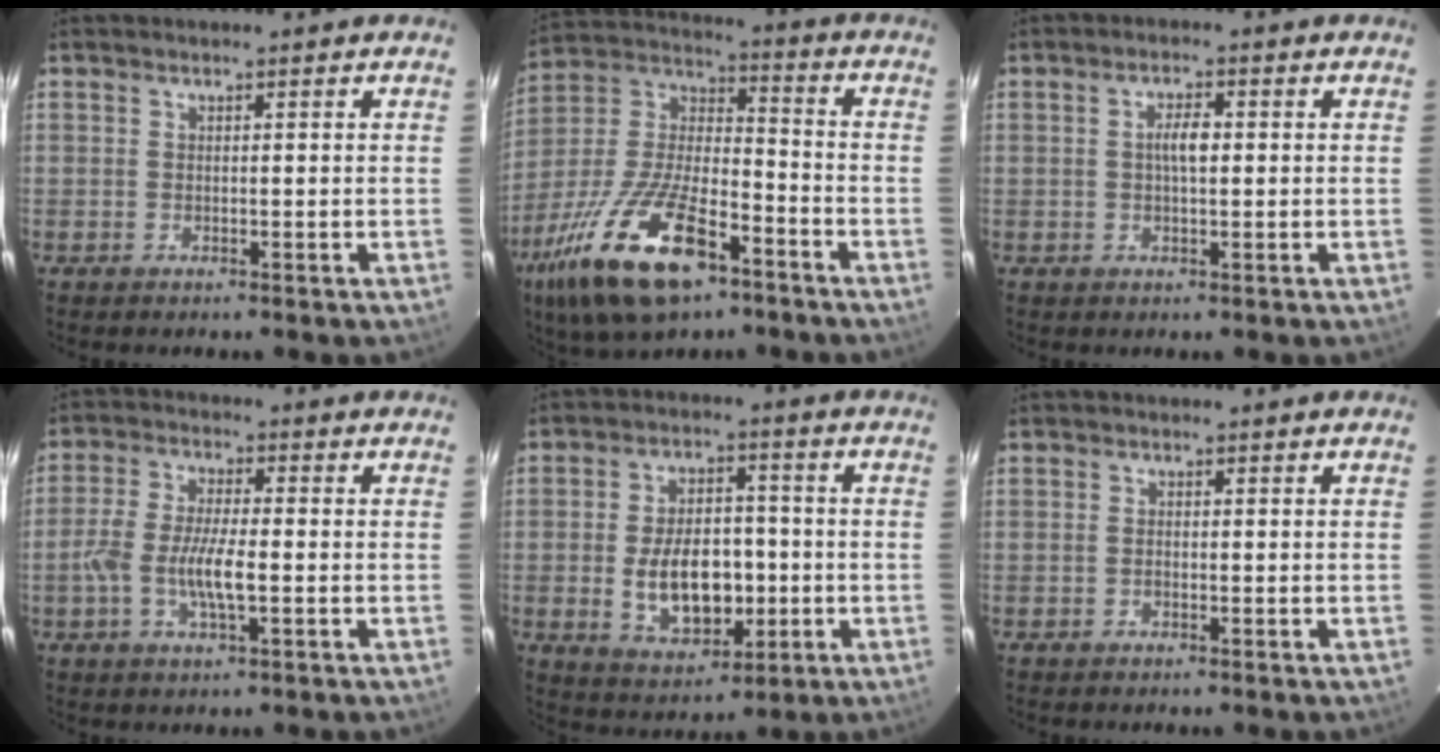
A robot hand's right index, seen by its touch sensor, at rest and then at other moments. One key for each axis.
{"total": 22.8, "fx": -12.9, "fy": 9.1, "fz": 16.4, "tx": -0.340, "ty": -0.027, "tz": -0.230}
{"total": 3.2, "fx": 0.2, "fy": 1.2, "fz": 3.0, "tx": -0.055, "ty": 0.006, "tz": 0.004}
{"total": 8.3, "fx": -2.1, "fy": 2.4, "fz": 7.6, "tx": -0.156, "ty": 0.000, "tz": -0.042}
{"total": 12.9, "fx": -2.2, "fy": 7.6, "fz": 10.1, "tx": -0.193, "ty": 0.010, "tz": -0.018}
{"total": 0.8, "fx": -0.3, "fy": 0.5, "fz": 0.6, "tx": -0.013, "ty": 0.002, "tz": -0.007}